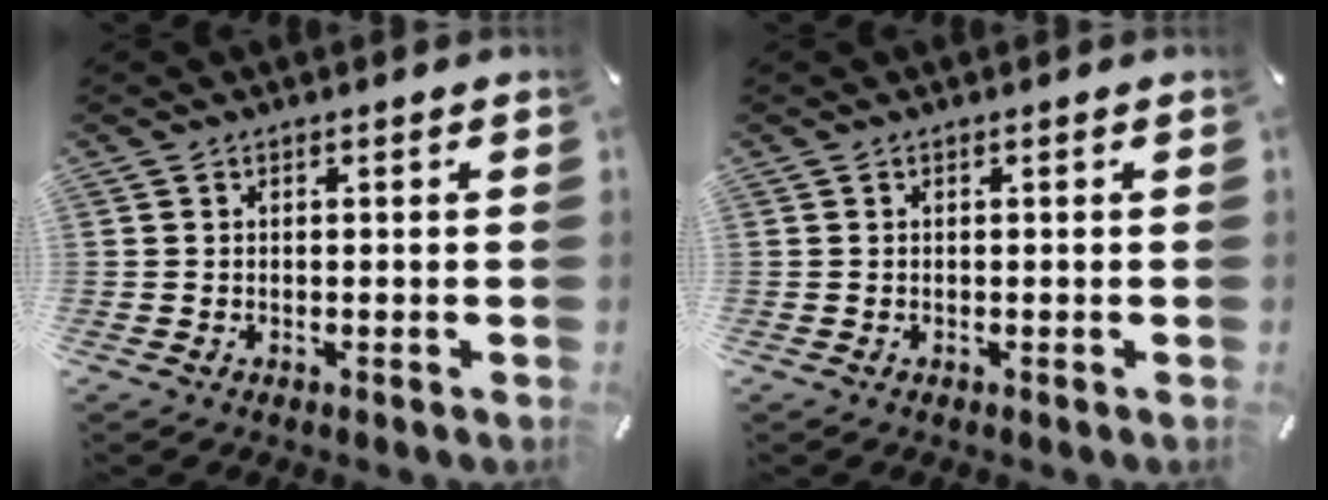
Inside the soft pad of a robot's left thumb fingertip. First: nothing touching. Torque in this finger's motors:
{"motor_torque": [-0.06, -0.09, -0.01, 0.05, -0.01]}